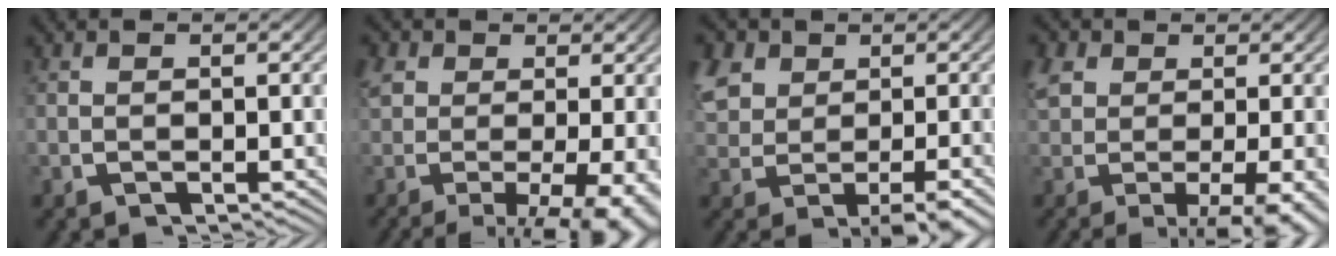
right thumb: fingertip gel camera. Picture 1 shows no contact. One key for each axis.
{"total": 8.9, "fx": -3.6, "fy": 4.9, "fz": 6.5, "tx": -0.107, "ty": -0.042, "tz": -0.033}
{"total": 5.6, "fx": 0.0, "fy": 3.9, "fz": 4.0, "tx": -0.091, "ty": -0.022, "tz": 0.021}
{"total": 6.4, "fx": -2.1, "fy": 3.3, "fz": 5.1, "tx": -0.086, "ty": -0.027, "tz": -0.010}